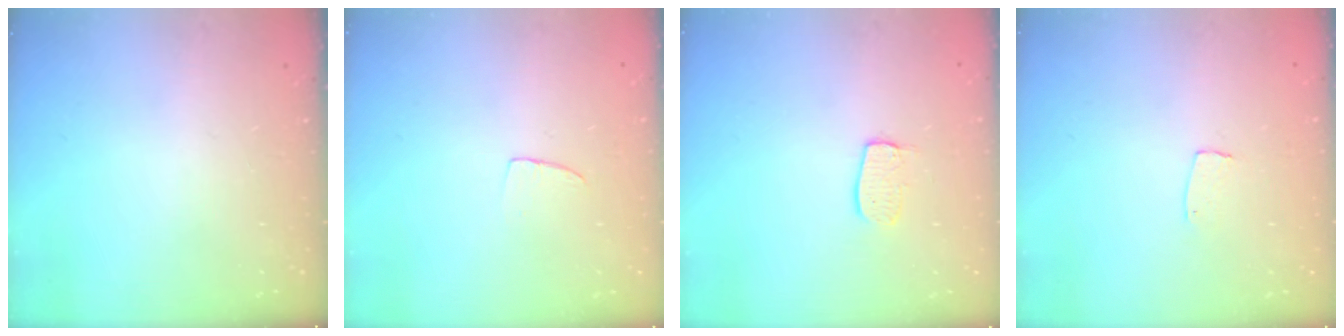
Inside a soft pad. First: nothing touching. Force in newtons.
{"total": 4.3, "press": 4.3, "slide": 0.3}
{"total": 7.1, "press": 7.1, "slide": 0.3}
{"total": 4.3, "press": 4.3, "slide": 0.2}